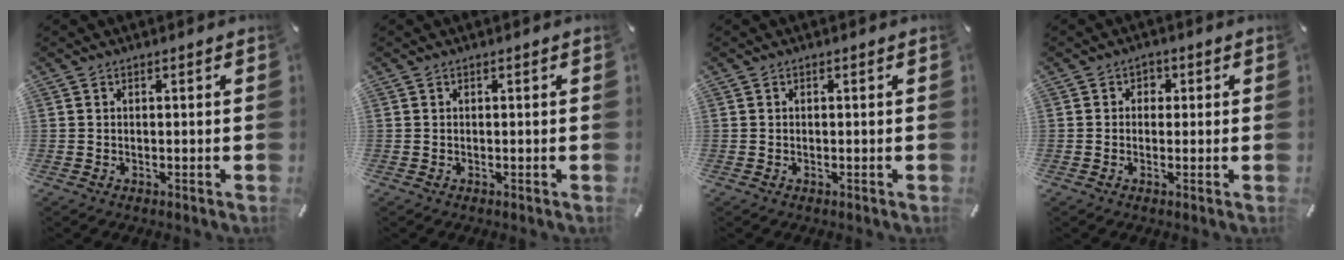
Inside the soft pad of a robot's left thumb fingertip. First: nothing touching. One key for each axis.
{"total": 0.0}
{"total": 0.0}
{"total": 2.1, "fx": -0.5, "fy": 1.9, "fz": 0.8, "tx": -0.008, "ty": 0.006, "tz": -0.014}